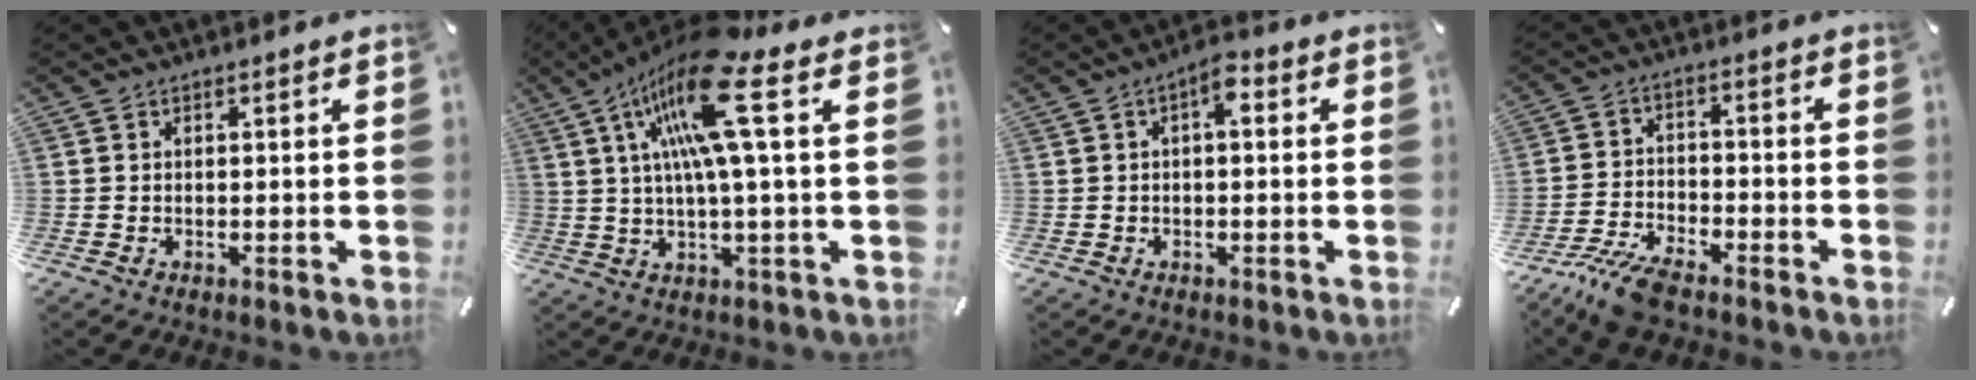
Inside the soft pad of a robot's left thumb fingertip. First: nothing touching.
{"total": 17.0, "force": [6.4, 3.0, 15.5], "torque": [-0.308, -0.010, 0.093]}
{"total": 4.2, "force": [0.6, 1.8, 3.8], "torque": [-0.067, 0.011, 0.007]}
{"total": 8.4, "force": [-6.9, 2.1, 4.3], "torque": [-0.096, 0.022, -0.135]}